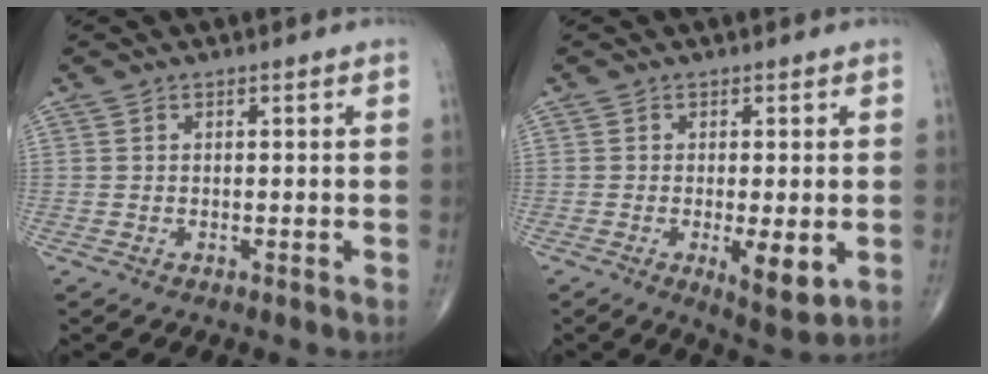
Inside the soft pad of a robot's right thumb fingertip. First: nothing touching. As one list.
[{"total": 6.3, "force": [-1.4, 2.0, 5.8], "torque": [-0.092, -0.019, -0.019]}]